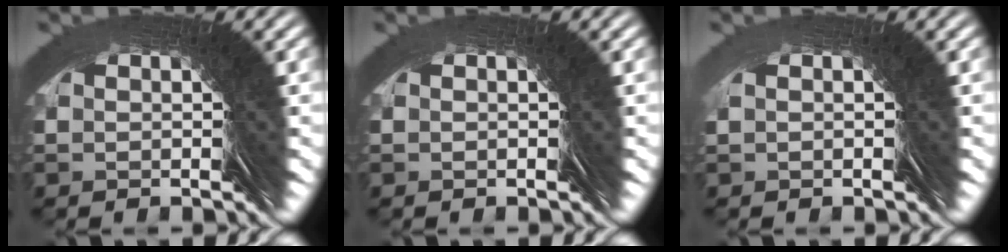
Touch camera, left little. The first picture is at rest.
{"total": 0.0}
{"total": 0.8, "force": [0.3, -0.5, -0.6], "torque": [0.011, 0.003, 0.004]}